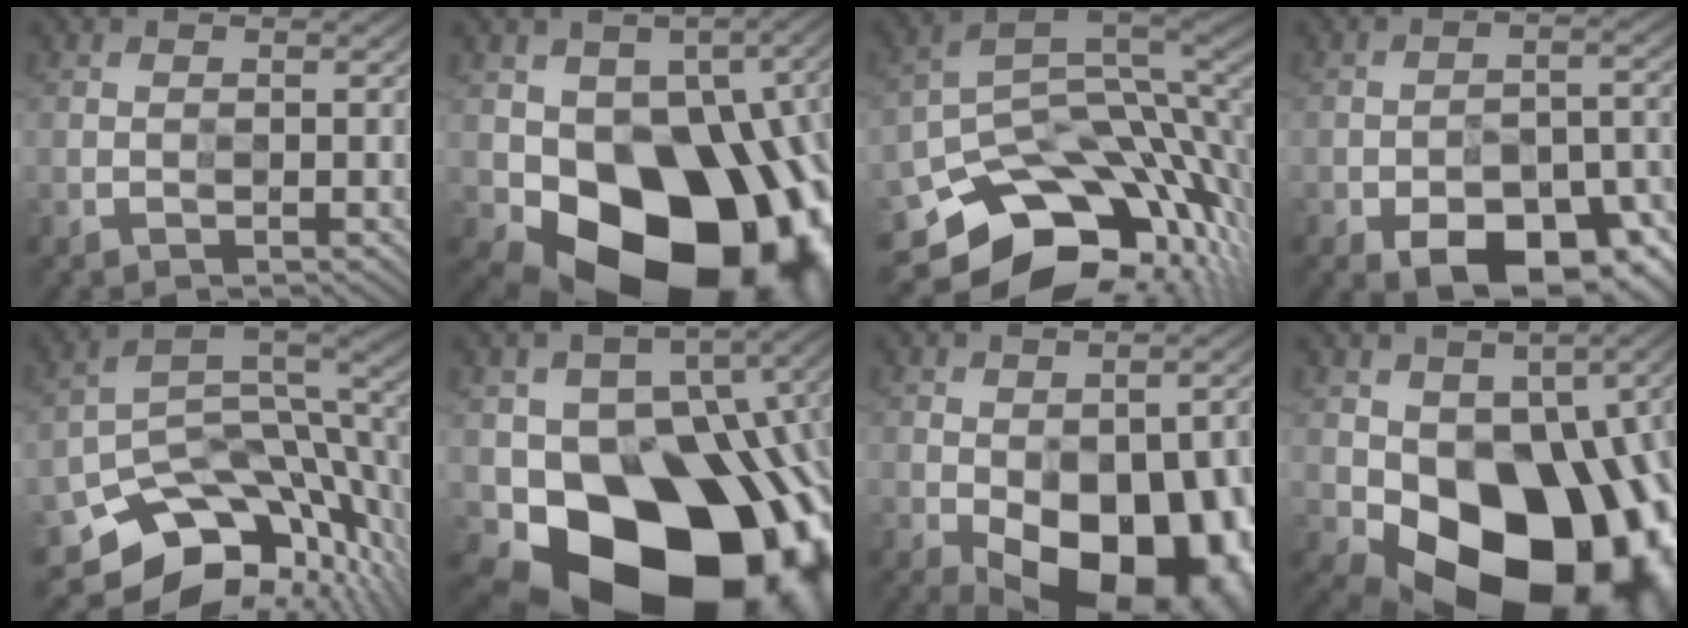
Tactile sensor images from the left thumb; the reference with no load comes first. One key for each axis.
{"total": 18.4, "fx": -7.0, "fy": 12.9, "fz": 11.1, "tx": -0.145, "ty": -0.026, "tz": -0.094}
{"total": 15.7, "fx": -8.6, "fy": 9.3, "fz": 9.2, "tx": -0.162, "ty": -0.037, "tz": -0.122}
{"total": 12.8, "fx": -8.9, "fy": 6.2, "fz": 6.8, "tx": -0.079, "ty": -0.011, "tz": -0.129}
{"total": 13.2, "fx": -8.0, "fy": 7.9, "fz": 6.9, "tx": -0.128, "ty": -0.020, "tz": -0.121}
{"total": 20.1, "fx": -8.0, "fy": 14.9, "fz": 10.9, "tx": -0.153, "ty": -0.041, "tz": -0.107}
{"total": 18.5, "fx": -8.8, "fy": 10.6, "fz": 12.4, "tx": -0.153, "ty": -0.037, "tz": -0.087}
{"total": 17.5, "fx": -5.5, "fy": 11.9, "fz": 11.7, "tx": -0.171, "ty": -0.037, "tz": -0.068}